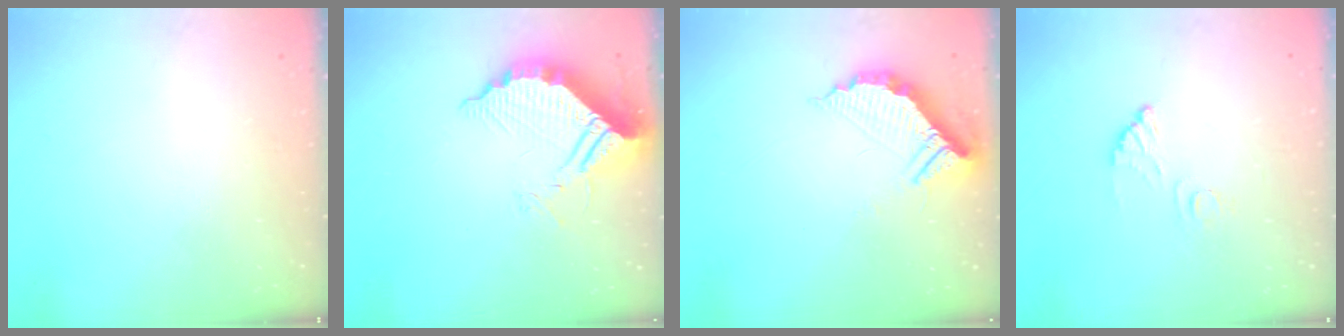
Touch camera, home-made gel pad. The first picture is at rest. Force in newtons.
{"total": 13.6, "press": 13.6, "slide": 1.1}
{"total": 10.6, "press": 10.5, "slide": 1.0}
{"total": 5.4, "press": 5.4, "slide": 0.1}